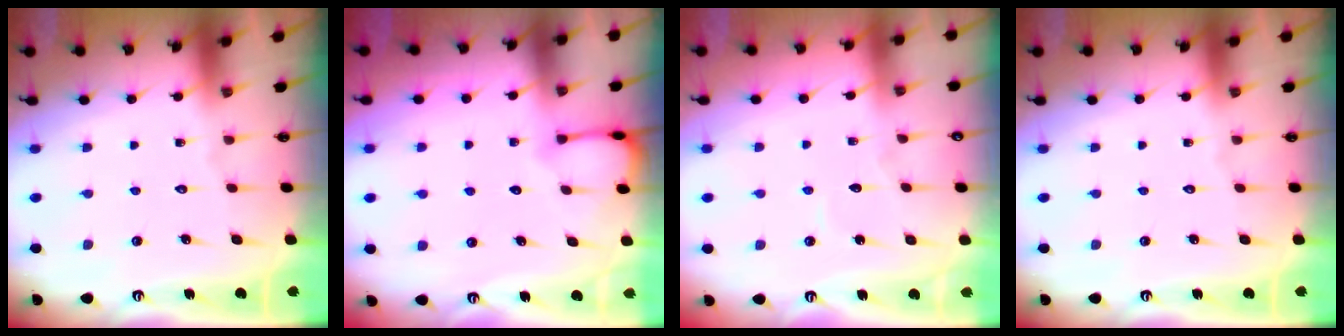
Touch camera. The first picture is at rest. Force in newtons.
{"total": 3.0, "press": 3.0, "slide": 0.3}
{"total": 3.5, "press": 3.5, "slide": 0.4}
{"total": 0.0}